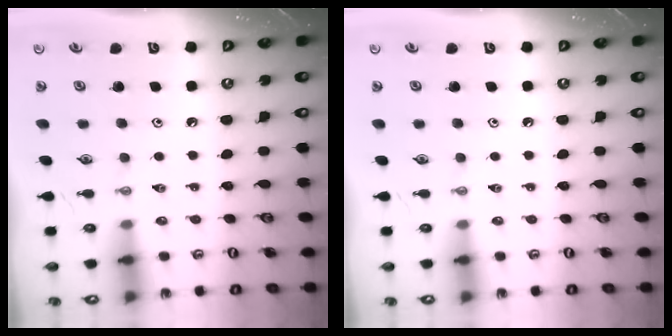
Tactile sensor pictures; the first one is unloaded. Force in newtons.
{"total": 0.0}